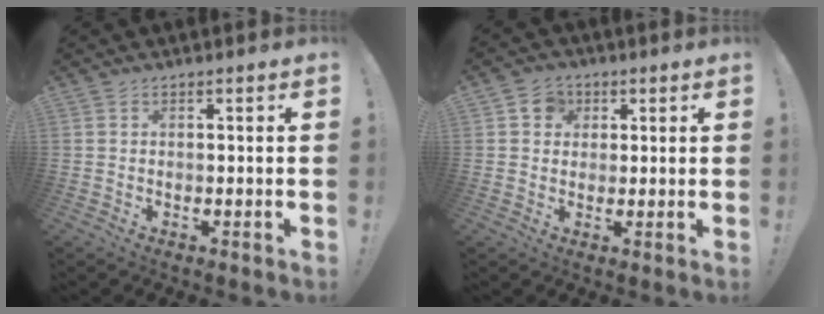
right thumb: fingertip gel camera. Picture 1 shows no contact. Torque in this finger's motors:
{"motor_torque": [0.00, 0.00, 0.03, -0.01, 0.00]}